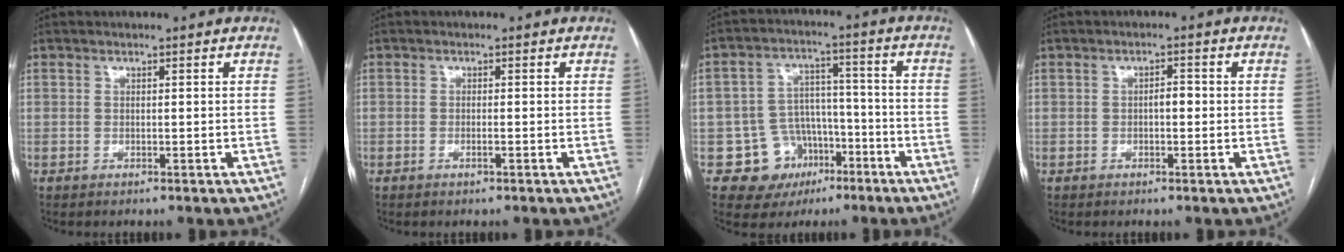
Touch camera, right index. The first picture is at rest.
{"total": 0.7, "force": [-0.3, 0.0, 0.6], "torque": [-0.013, 0.001, -0.002]}
{"total": 9.5, "force": [-4.2, 8.3, 1.7], "torque": [-0.015, 0.035, -0.054]}
{"total": 1.8, "force": [-0.2, 0.8, 1.6], "torque": [-0.021, 0.005, -0.005]}